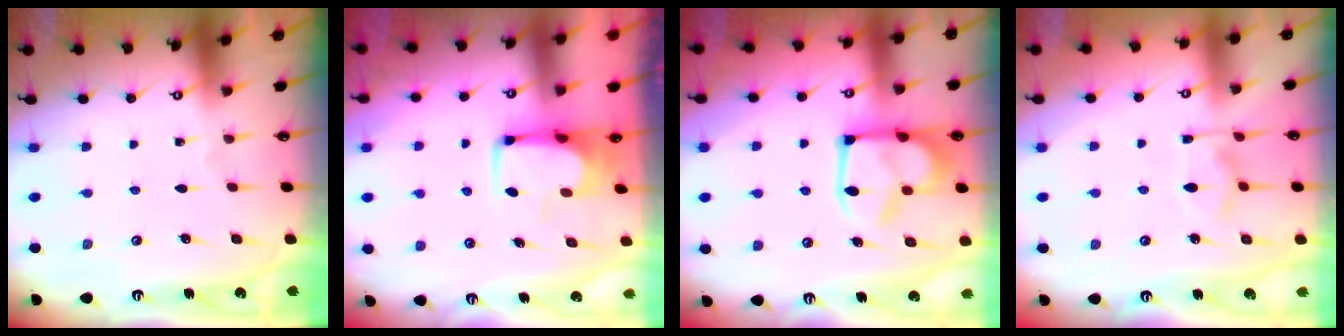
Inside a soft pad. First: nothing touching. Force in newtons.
{"total": 6.0, "press": 6.0, "slide": 0.7}
{"total": 6.9, "press": 6.8, "slide": 1.0}
{"total": 9.3, "press": 9.2, "slide": 1.2}